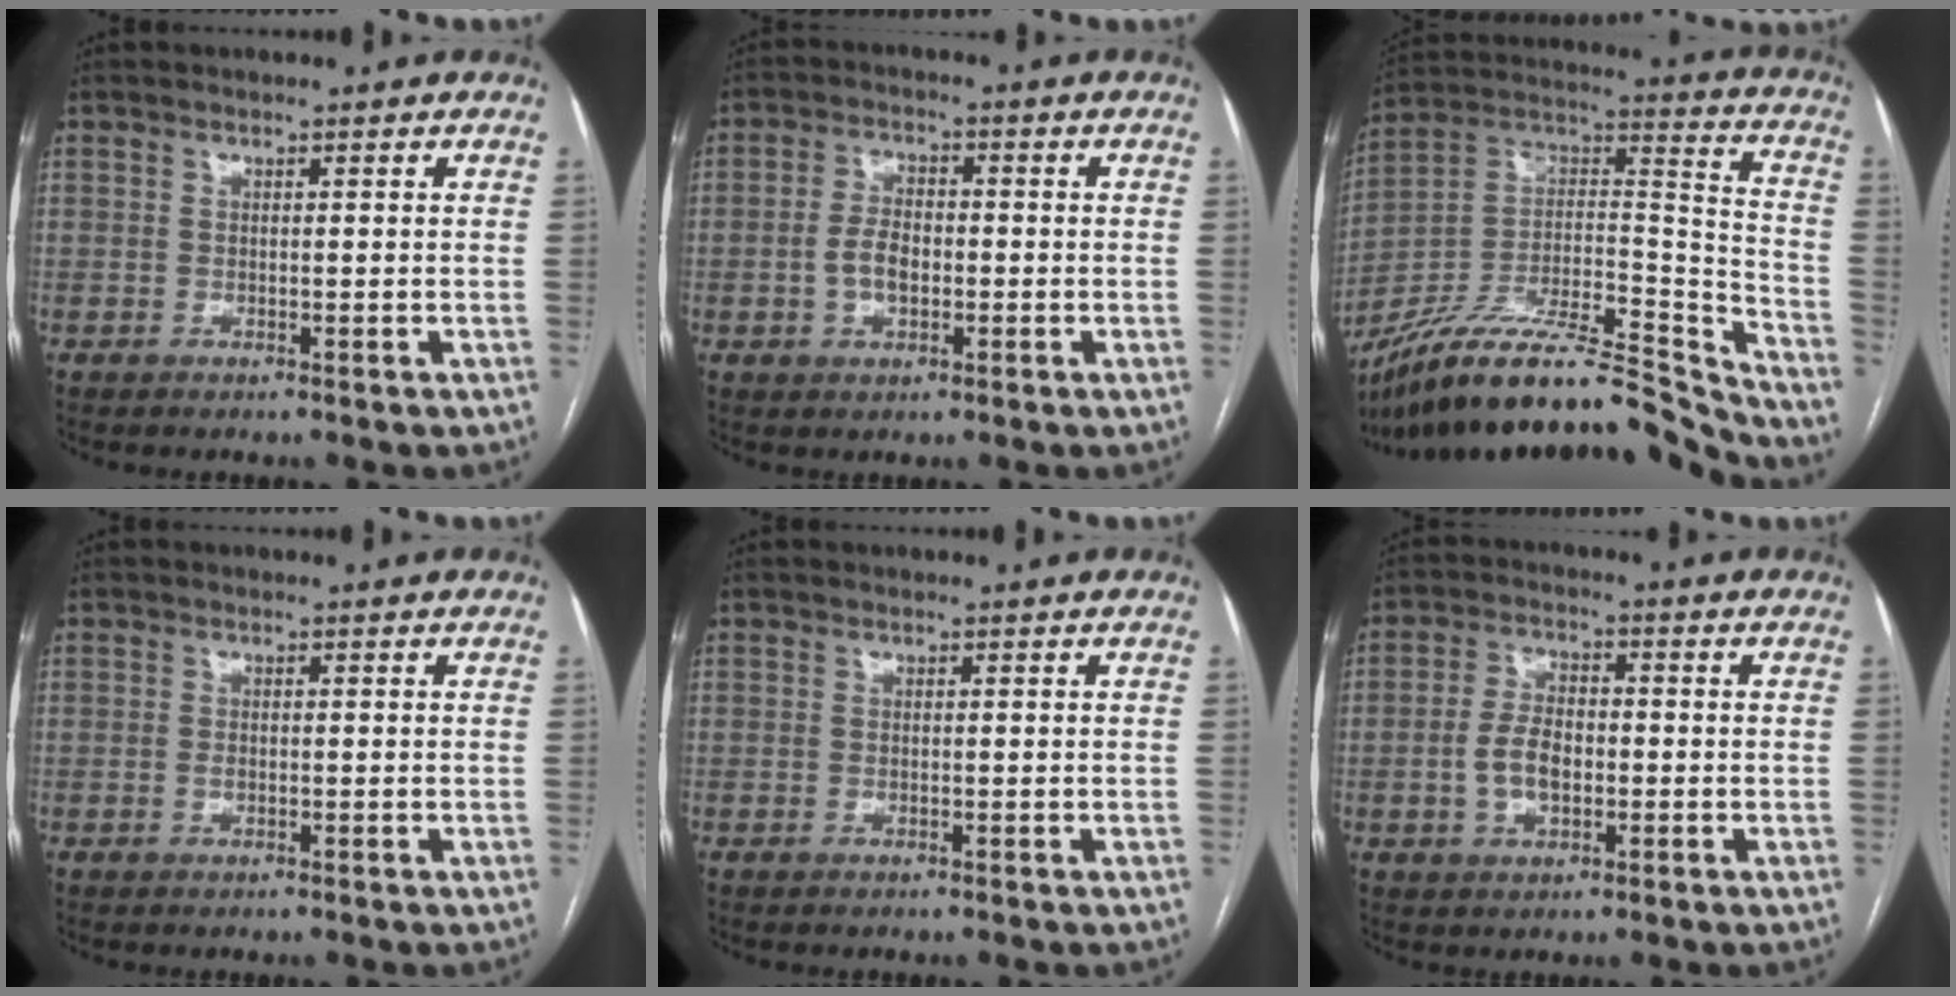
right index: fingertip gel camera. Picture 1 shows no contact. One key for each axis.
{"total": 4.7, "fx": -1.0, "fy": 2.7, "fz": 3.7, "tx": -0.077, "ty": 0.009, "tz": -0.018}
{"total": 25.8, "fx": -23.4, "fy": 2.8, "fz": 10.5, "tx": -0.156, "ty": 0.022, "tz": -0.385}
{"total": 0.7, "fx": -0.2, "fy": 0.4, "fz": 0.6, "tx": -0.011, "ty": 0.001, "tz": -0.003}
{"total": 0.0}
{"total": 6.0, "fx": -1.2, "fy": 3.4, "fz": 4.8, "tx": -0.101, "ty": 0.011, "tz": -0.021}